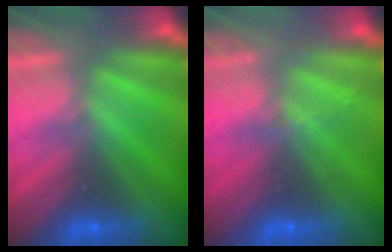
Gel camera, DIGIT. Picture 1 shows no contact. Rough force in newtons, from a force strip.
{"total": 2.0}